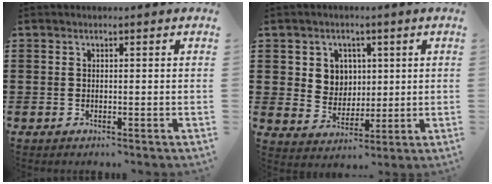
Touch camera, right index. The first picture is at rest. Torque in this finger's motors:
{"motor_torque": [0.64, -0.60, 0.43, 0.06]}